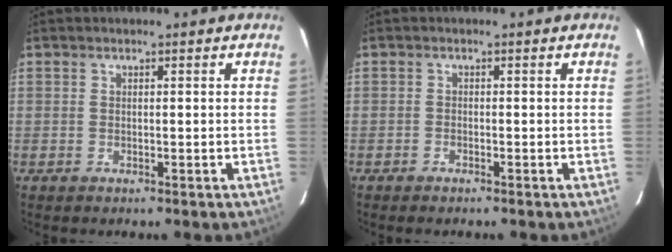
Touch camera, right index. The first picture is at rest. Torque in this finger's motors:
{"motor_torque": [0.14, -0.12, -0.03, -0.01]}